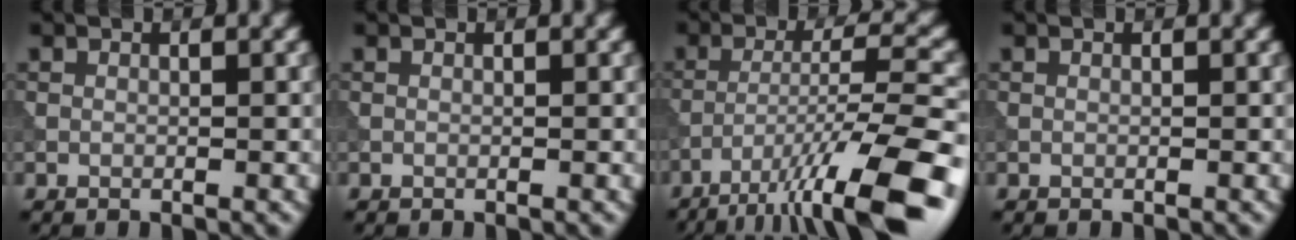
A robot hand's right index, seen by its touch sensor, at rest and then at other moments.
{"total": 0.0}
{"total": 12.2, "force": [-7.9, 1.9, 9.1], "torque": [-0.141, 0.012, -0.129]}
{"total": 0.0}